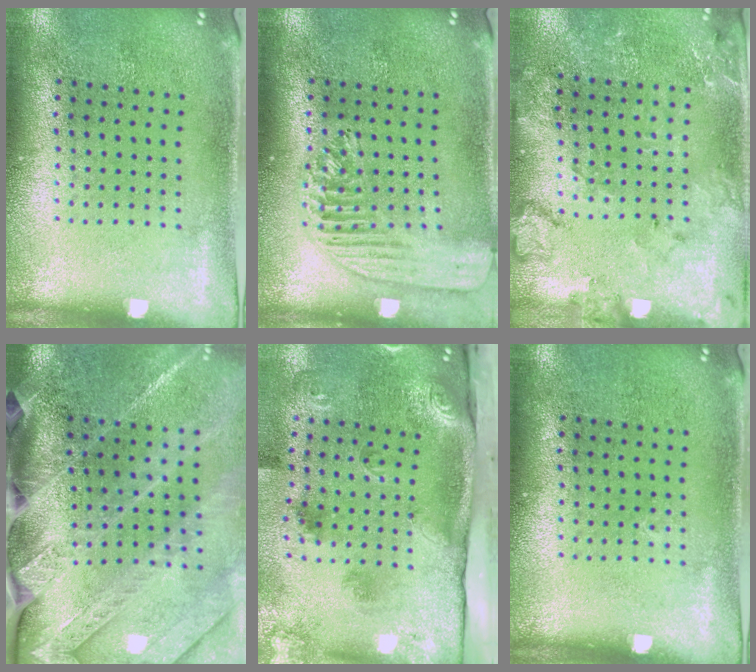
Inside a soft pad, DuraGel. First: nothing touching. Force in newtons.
{"total": 1.7, "press": 1.5, "slide": 0.7}
{"total": 1.8, "press": 1.7, "slide": 0.4}
{"total": 4.0, "press": 3.4, "slide": 2.2}
{"total": 3.4, "press": 2.1, "slide": 2.6}
{"total": 0.0}